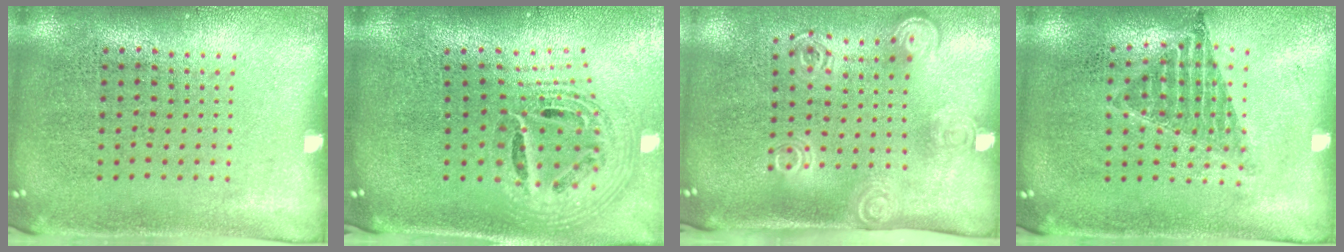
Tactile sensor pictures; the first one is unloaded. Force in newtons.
{"total": 2.1, "press": 1.7, "slide": 1.4}
{"total": 2.0, "press": 1.4, "slide": 1.4}
{"total": 1.0, "press": 0.9, "slide": 0.4}